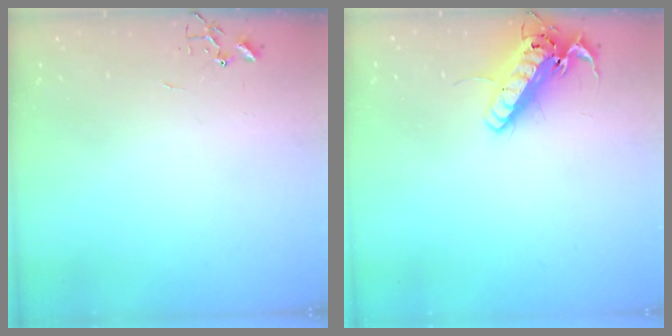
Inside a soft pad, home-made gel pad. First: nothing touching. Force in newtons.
{"total": 16.4, "press": 16.2, "slide": 2.7}